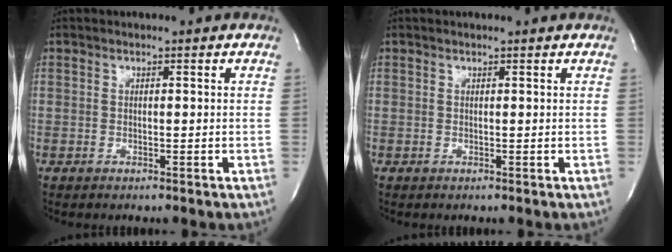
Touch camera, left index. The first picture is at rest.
{"total": 0.7, "force": [0.6, -0.1, 0.1], "torque": [-0.007, -0.003, 0.008]}